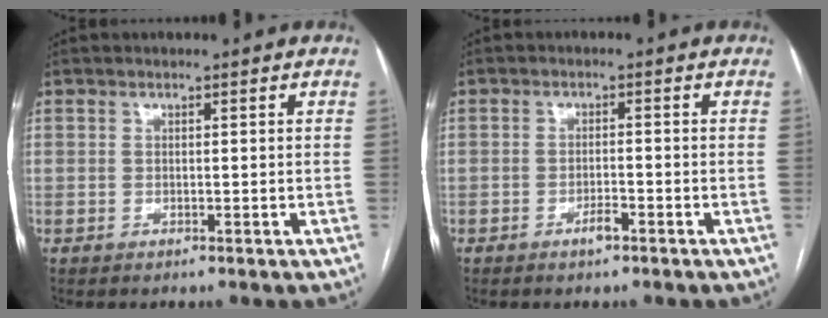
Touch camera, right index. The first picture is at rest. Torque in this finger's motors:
{"motor_torque": [-0.09, 0.18, 0.02, 0.01]}